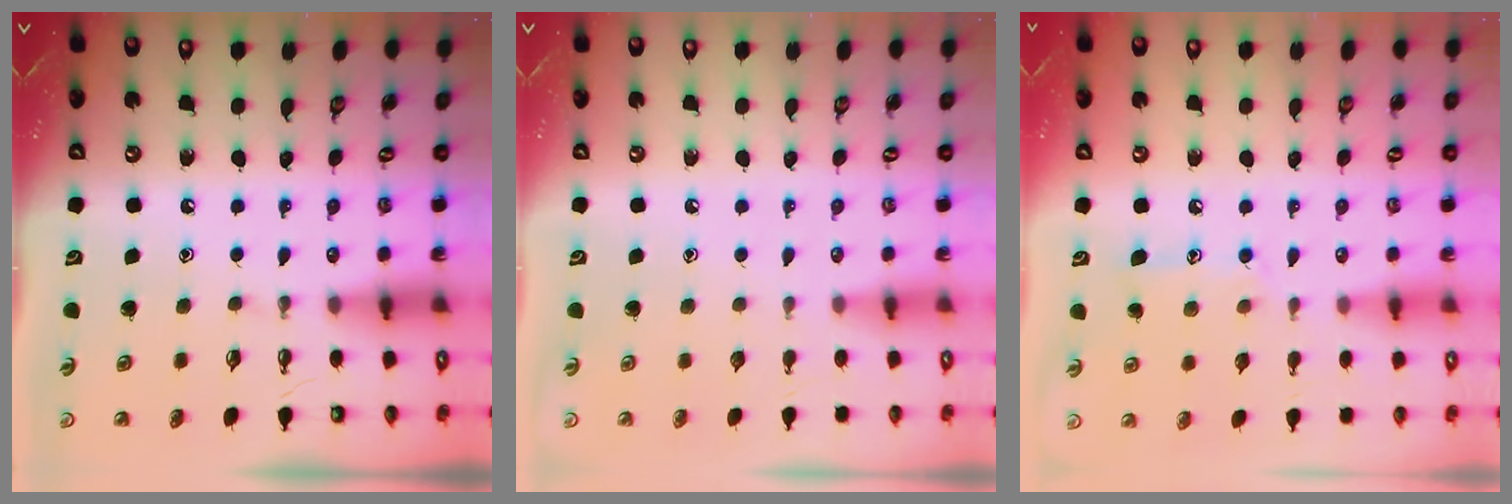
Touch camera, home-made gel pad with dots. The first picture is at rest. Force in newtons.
{"total": 0.0}
{"total": 9.6, "press": 9.6, "slide": 0.6}